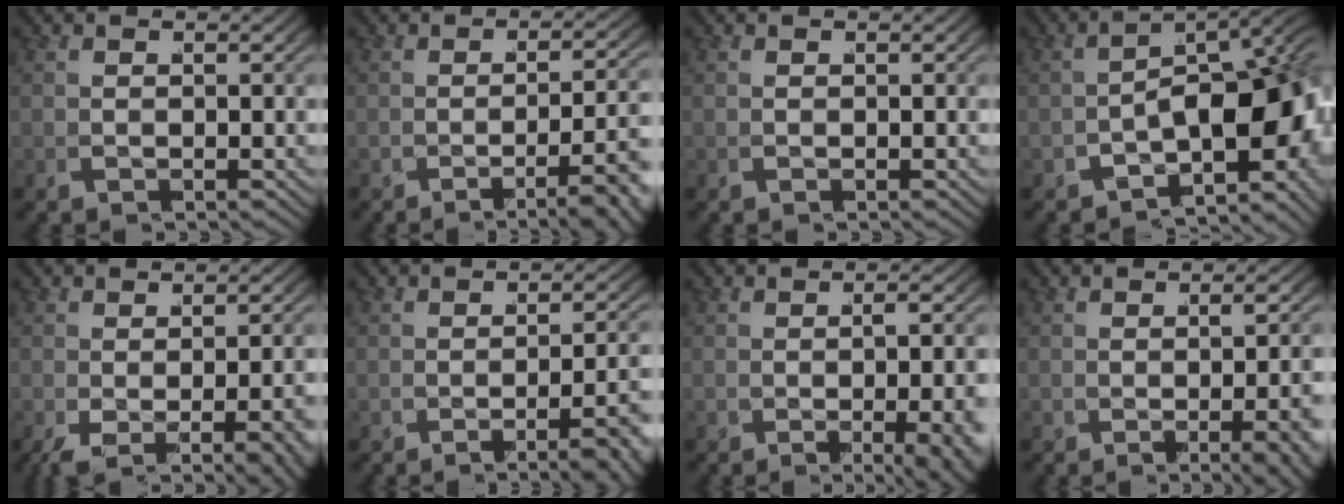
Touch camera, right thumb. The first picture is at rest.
{"total": 5.9, "force": [-3.1, 1.3, 4.8], "torque": [-0.061, 0.004, -0.048]}
{"total": 0.0}
{"total": 12.2, "force": [-3.3, 7.1, 9.4], "torque": [-0.135, -0.037, -0.038]}
{"total": 4.3, "force": [-1.4, 0.8, 4.0], "torque": [-0.043, -0.009, -0.015]}
{"total": 5.2, "force": [-2.7, 0.9, 4.4], "torque": [-0.051, 0.009, -0.044]}
{"total": 5.9, "force": [-1.8, 1.8, 5.3], "torque": [-0.064, -0.005, -0.023]}
{"total": 5.0, "force": [-1.2, 1.0, 4.7], "torque": [-0.048, 0.006, -0.019]}